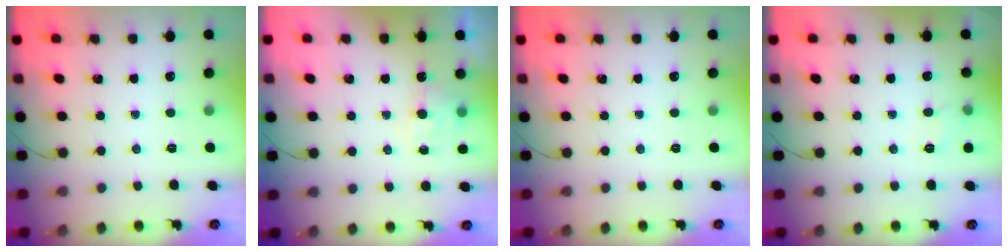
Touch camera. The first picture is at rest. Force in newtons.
{"total": 4.4, "press": 4.1, "slide": 1.5}
{"total": 0.0}
{"total": 4.5, "press": 4.1, "slide": 1.9}